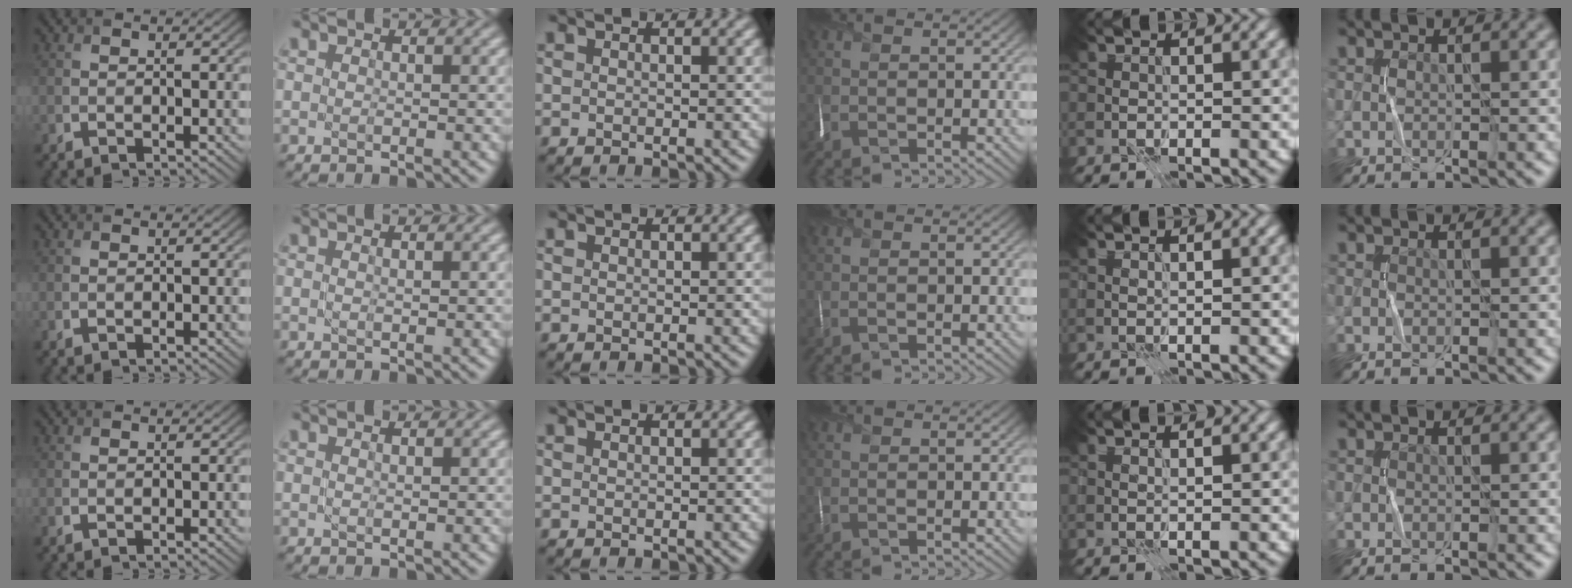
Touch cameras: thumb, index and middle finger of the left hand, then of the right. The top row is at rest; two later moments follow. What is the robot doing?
{"motion": "fold", "object": "scarf"}